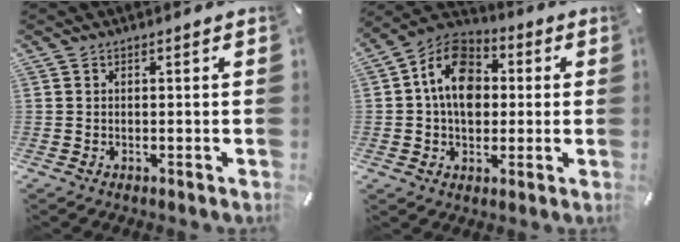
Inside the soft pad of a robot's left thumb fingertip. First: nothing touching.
{"total": 12.7, "force": [0.4, 9.9, 7.9], "torque": [-0.141, 0.013, 0.003]}